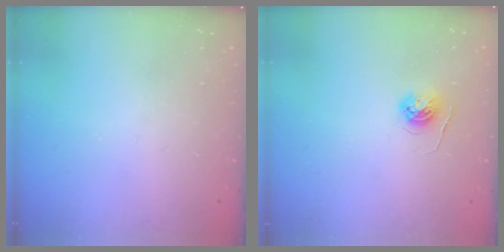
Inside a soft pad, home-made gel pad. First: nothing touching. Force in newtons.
{"total": 4.8, "press": 4.7, "slide": 0.5}